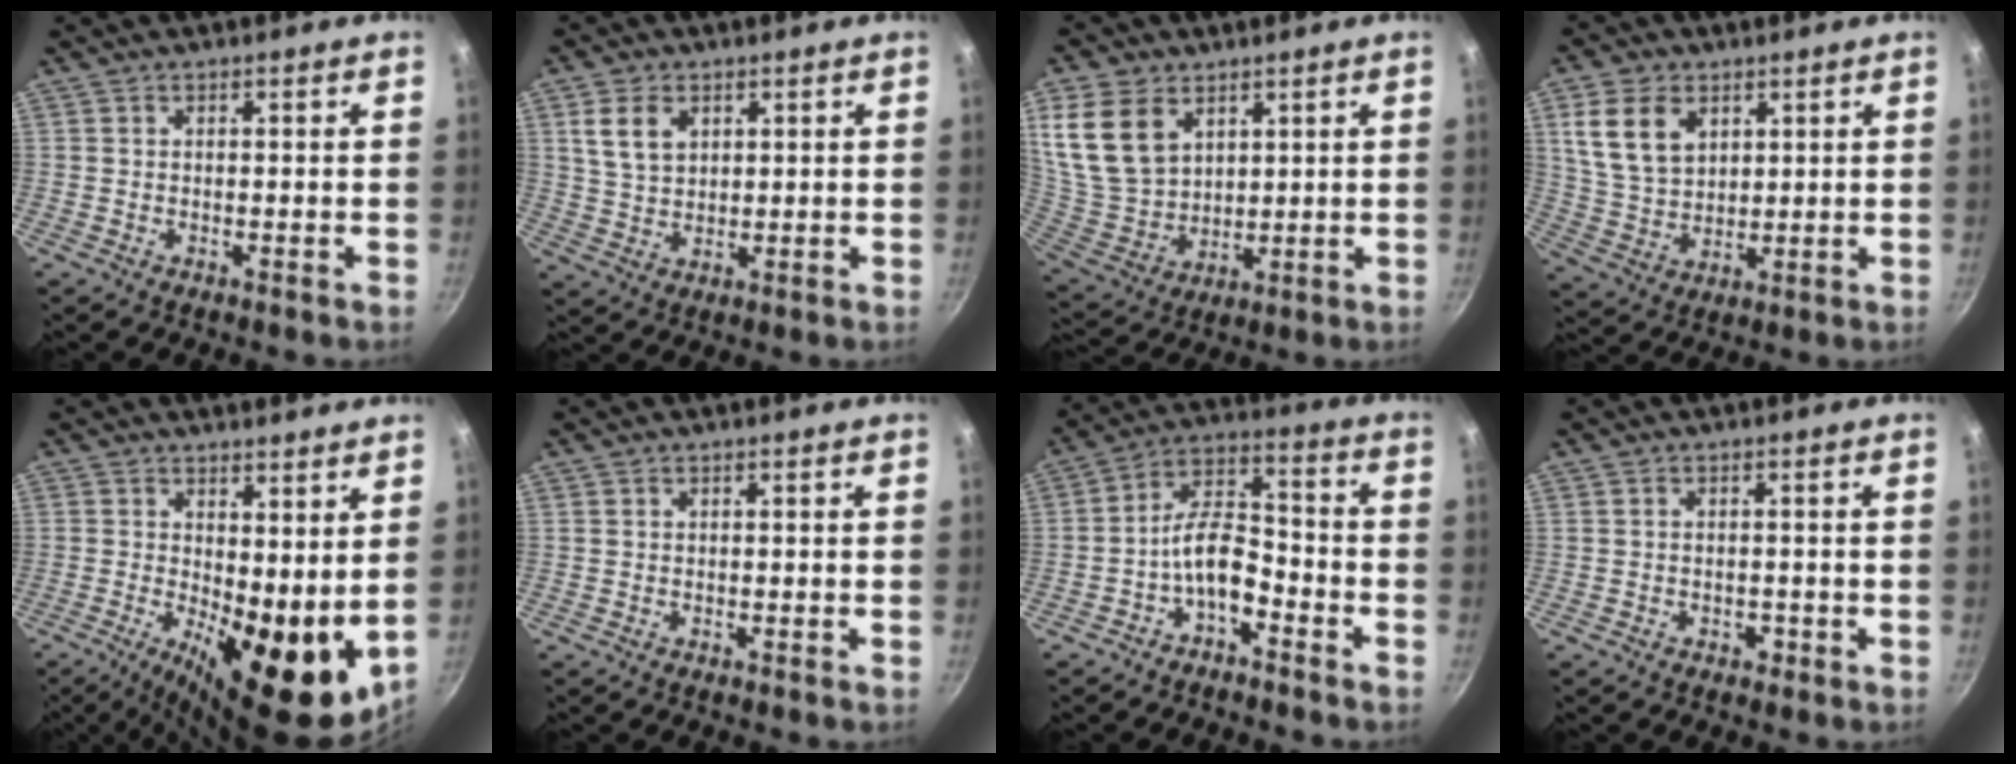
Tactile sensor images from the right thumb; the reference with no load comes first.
{"total": 6.7, "force": [2.5, 4.8, 4.0], "torque": [-0.060, -0.008, 0.052]}
{"total": 15.4, "force": [6.5, 10.8, 8.8], "torque": [-0.166, -0.029, 0.147]}
{"total": 11.1, "force": [4.2, 7.8, 6.7], "torque": [-0.111, -0.017, 0.091]}
{"total": 14.5, "force": [0.8, 6.1, 13.1], "torque": [-0.162, -0.027, 0.022]}
{"total": 0.0}
{"total": 8.6, "force": [-4.4, 4.4, 6.0], "torque": [-0.096, 0.059, -0.084]}
{"total": 1.5, "force": [-0.7, 0.9, 0.9], "torque": [-0.013, 0.004, -0.008]}